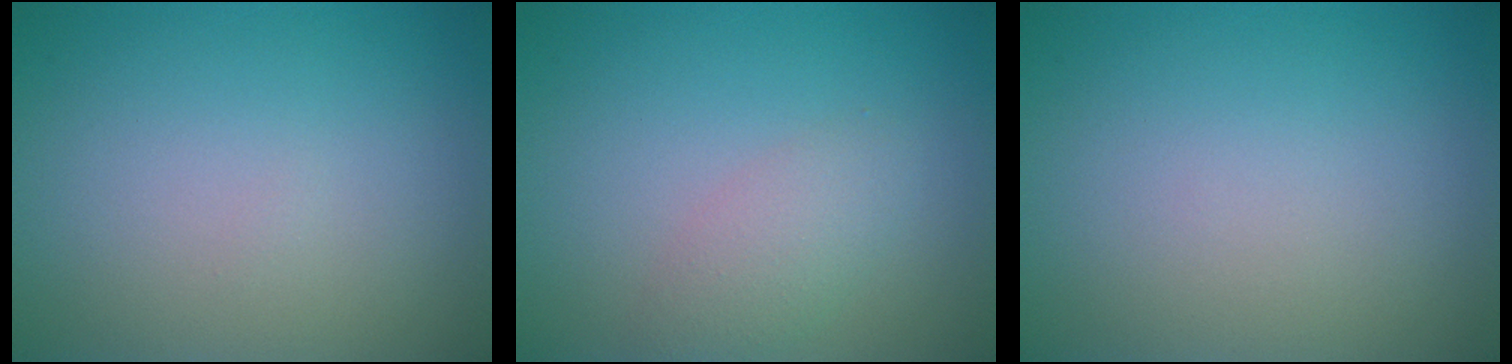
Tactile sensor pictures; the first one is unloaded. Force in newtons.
{"total": 2.2, "press": 2.2, "slide": 0.1}
{"total": 0.0}